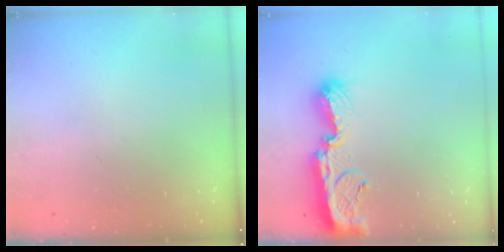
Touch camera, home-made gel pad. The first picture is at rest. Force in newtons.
{"total": 11.2, "press": 11.2, "slide": 1.0}